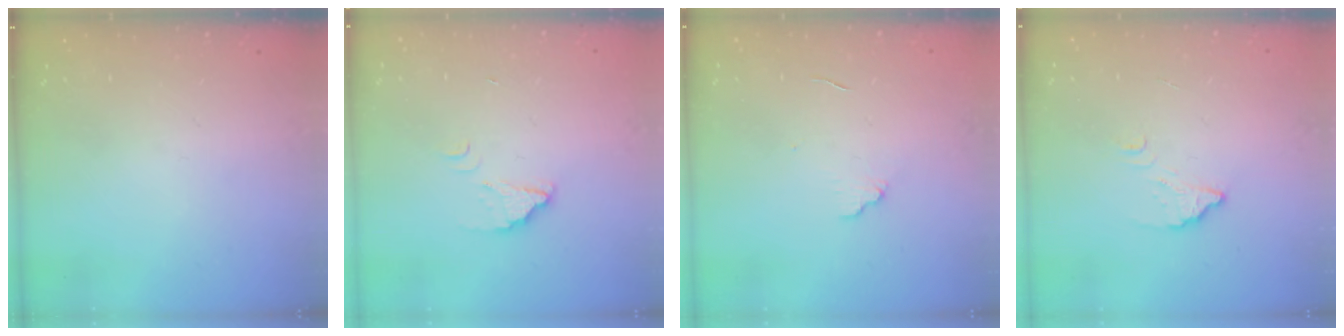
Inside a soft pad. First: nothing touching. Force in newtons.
{"total": 1.9, "press": 1.9, "slide": 0.1}
{"total": 5.4, "press": 5.4, "slide": 0.5}
{"total": 2.7, "press": 2.7, "slide": 0.2}